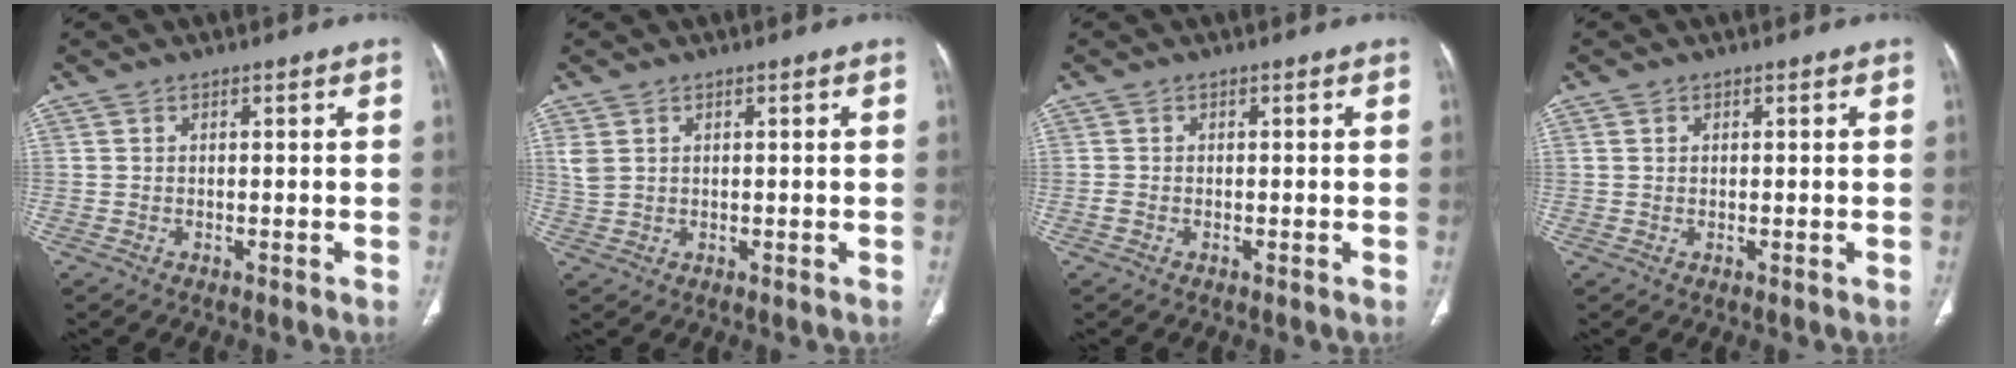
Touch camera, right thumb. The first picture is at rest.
{"total": 2.3, "force": [1.1, 1.6, 1.2], "torque": [-0.033, 0.003, 0.031]}
{"total": 0.8, "force": [-0.4, 0.6, 0.5], "torque": [-0.016, -0.002, -0.009]}
{"total": 0.8, "force": [0.3, 0.7, 0.3], "torque": [-0.002, 0.000, 0.006]}